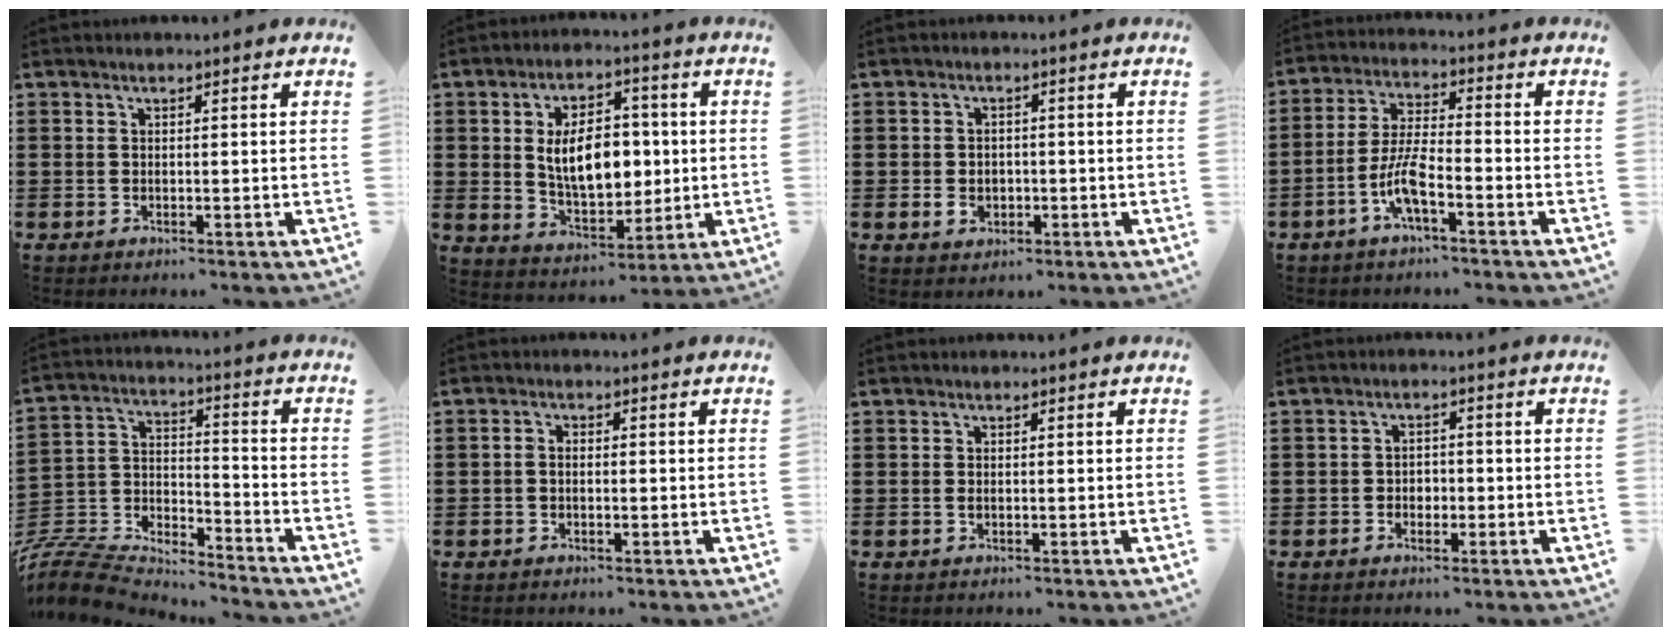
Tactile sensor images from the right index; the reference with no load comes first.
{"total": 9.9, "force": [0.9, 5.8, 8.0], "torque": [-0.132, 0.002, 0.011]}
{"total": 2.8, "force": [-0.7, 2.1, 1.7], "torque": [-0.036, -0.001, -0.014]}
{"total": 7.1, "force": [-3.8, 1.4, 5.9], "torque": [-0.138, -0.009, -0.076]}
{"total": 7.5, "force": [-7.2, 1.7, 1.3], "torque": [-0.051, -0.004, -0.151]}
{"total": 1.2, "force": [-0.4, 0.6, 0.9], "torque": [-0.020, -0.002, -0.008]}
{"total": 0.6, "force": [-0.1, 0.3, 0.5], "torque": [-0.013, -0.003, -0.001]}
{"total": 1.9, "force": [-1.0, 1.4, 0.8], "torque": [-0.019, 0.001, -0.022]}